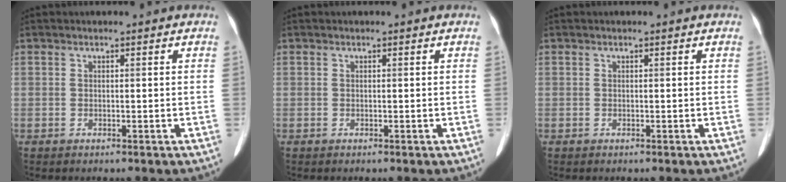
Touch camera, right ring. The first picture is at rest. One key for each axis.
{"total": 0.0}
{"total": 0.0}